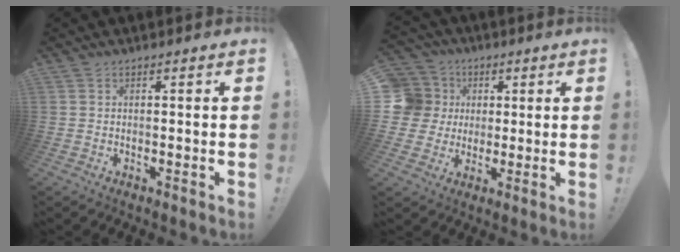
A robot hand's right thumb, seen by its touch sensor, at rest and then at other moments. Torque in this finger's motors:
{"motor_torque": [0.07, 0.02, -0.09, 0.08, 0.14]}